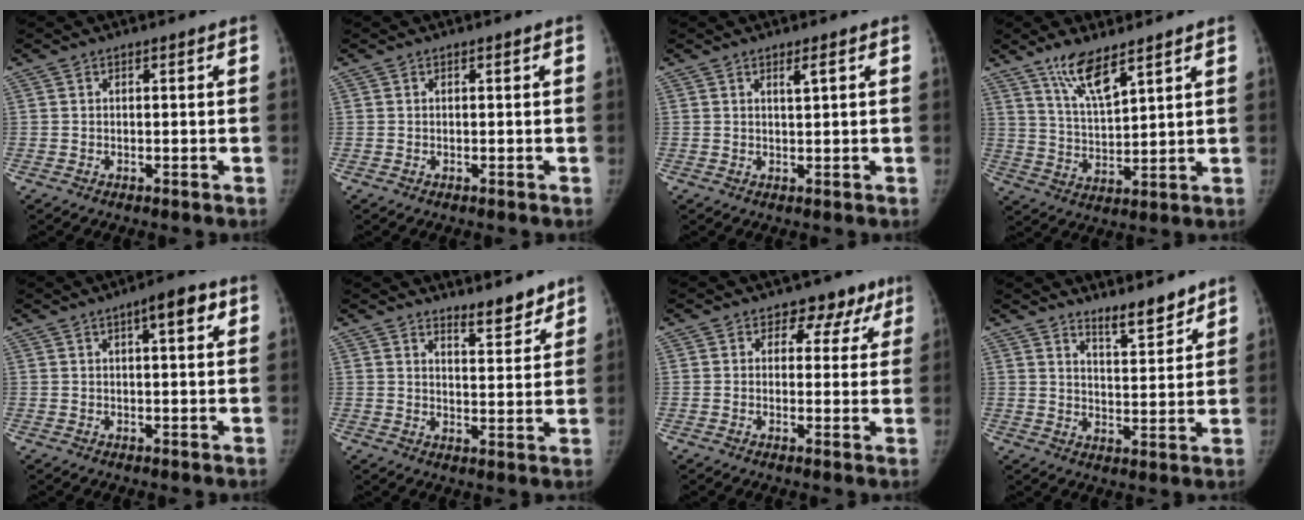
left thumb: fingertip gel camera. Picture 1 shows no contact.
{"total": 0.0}
{"total": 1.4, "force": [0.8, 0.1, 1.2], "torque": [-0.019, -0.005, 0.013]}
{"total": 8.7, "force": [6.1, 2.1, 5.8], "torque": [-0.102, -0.037, 0.123]}
{"total": 5.3, "force": [2.2, 1.6, 4.5], "torque": [-0.052, 0.004, 0.024]}
{"total": 5.4, "force": [4.8, 1.3, 2.0], "torque": [-0.011, -0.043, 0.077]}
{"total": 6.1, "force": [3.6, 4.7, 1.6], "torque": [0.025, -0.008, 0.031]}
{"total": 6.4, "force": [5.6, 1.4, 2.8], "torque": [-0.028, -0.051, 0.094]}